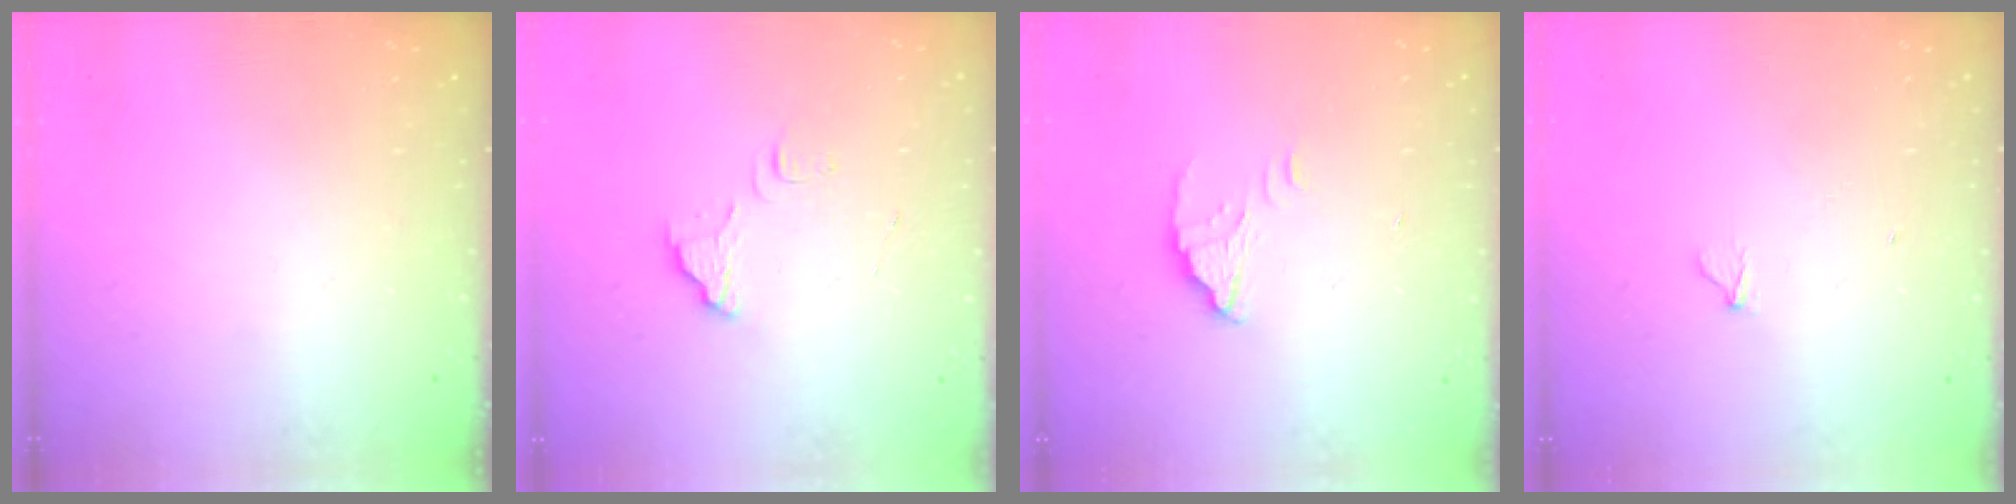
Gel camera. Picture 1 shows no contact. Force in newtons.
{"total": 5.8, "press": 5.8, "slide": 0.5}
{"total": 2.4, "press": 2.4, "slide": 0.1}
{"total": 3.3, "press": 3.3, "slide": 0.3}